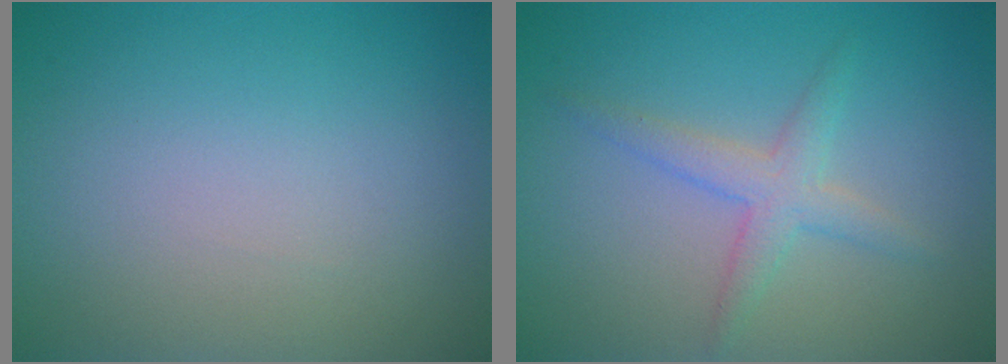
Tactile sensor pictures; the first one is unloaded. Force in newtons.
{"total": 2.5, "press": 2.5, "slide": 0.0}